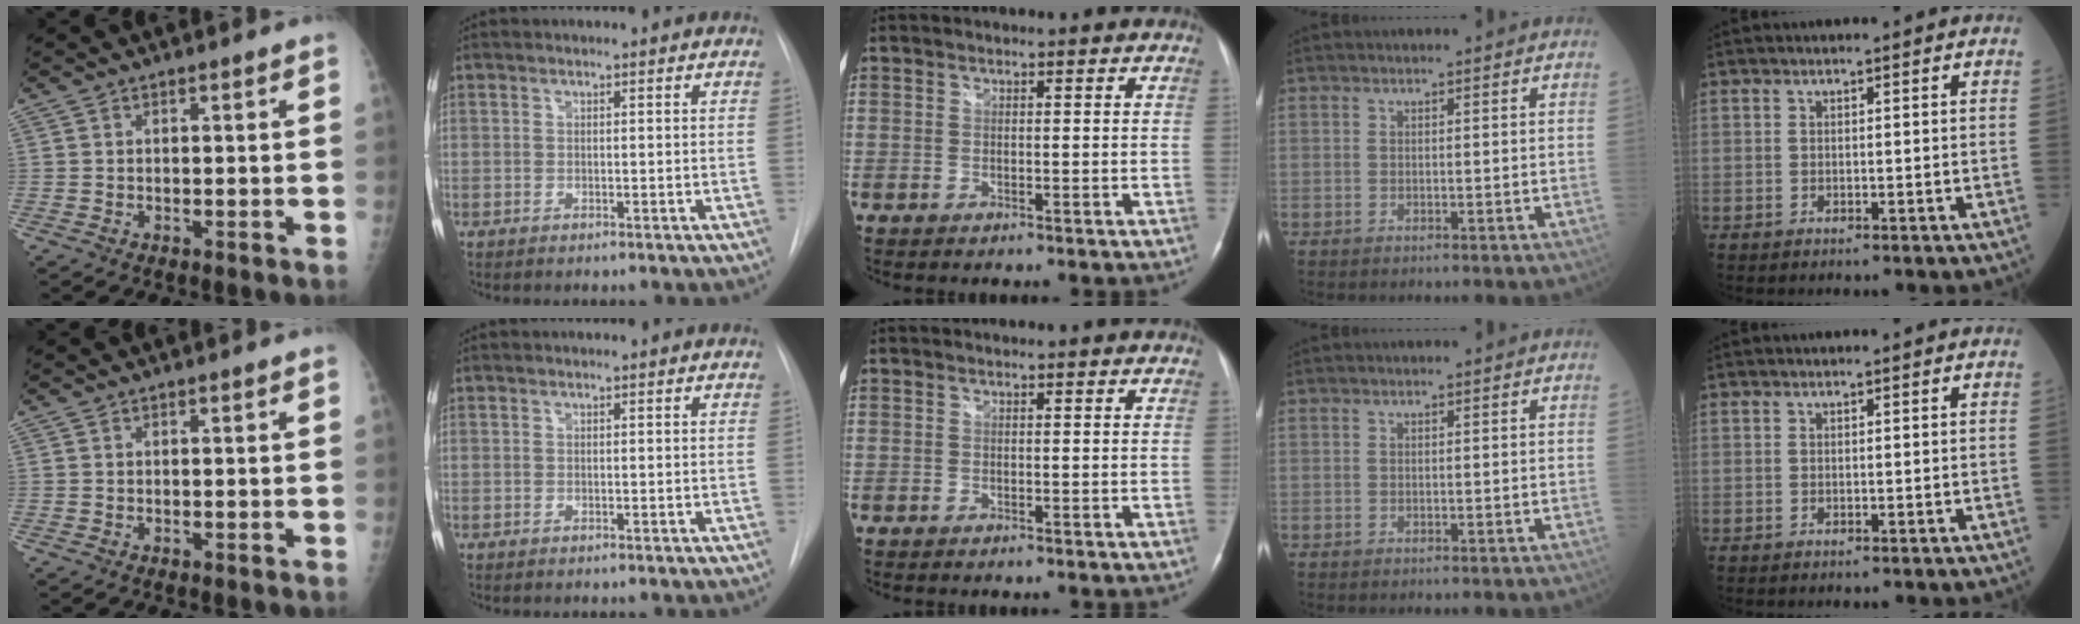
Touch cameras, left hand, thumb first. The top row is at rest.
{}